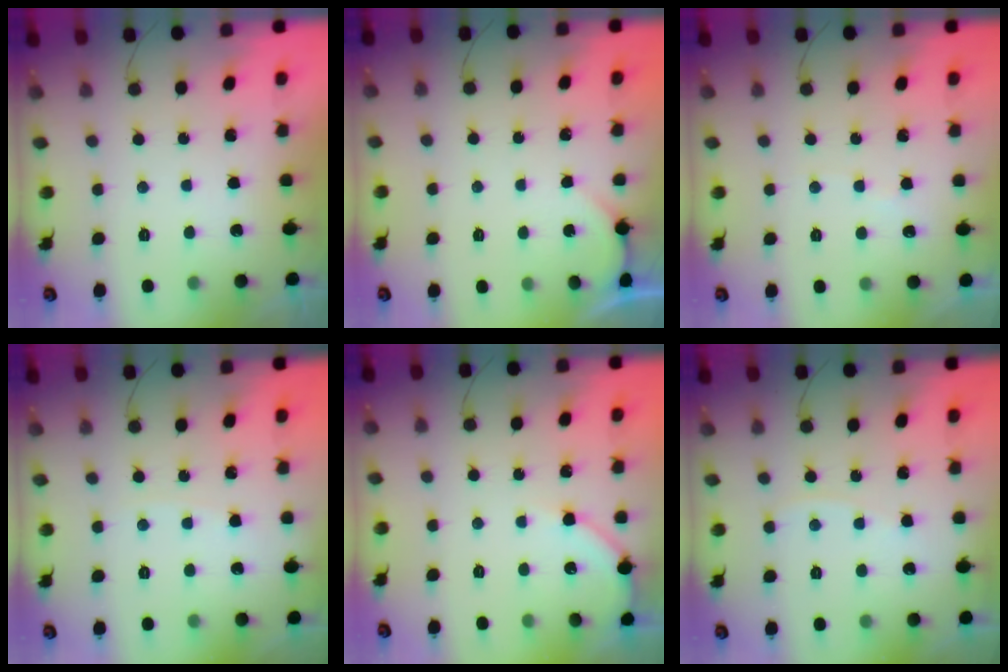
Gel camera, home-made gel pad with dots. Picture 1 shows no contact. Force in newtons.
{"total": 0.0}
{"total": 2.9, "press": 2.9, "slide": 0.5}
{"total": 2.4, "press": 2.4, "slide": 0.3}
{"total": 5.4, "press": 5.4, "slide": 0.6}
{"total": 2.6, "press": 2.6, "slide": 0.3}